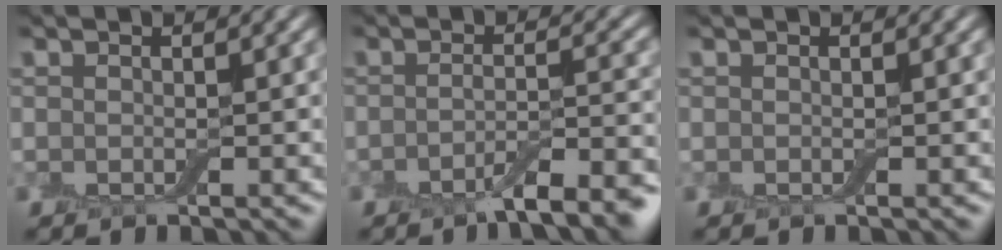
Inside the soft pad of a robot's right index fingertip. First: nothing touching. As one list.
[{"total": 4.8, "force": [-2.9, 1.1, 3.6], "torque": [-0.047, 0.003, -0.051]}, {"total": 0.0}]